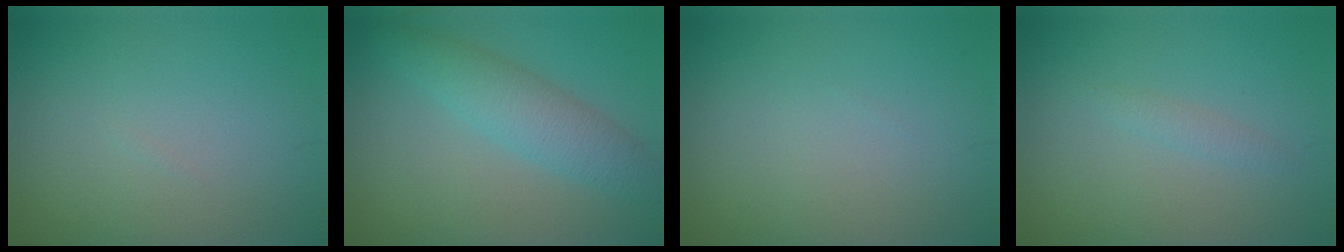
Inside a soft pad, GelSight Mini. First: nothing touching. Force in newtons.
{"total": 4.1, "press": 4.1, "slide": 0.0}
{"total": 0.0}
{"total": 0.9, "press": 0.9, "slide": 0.1}